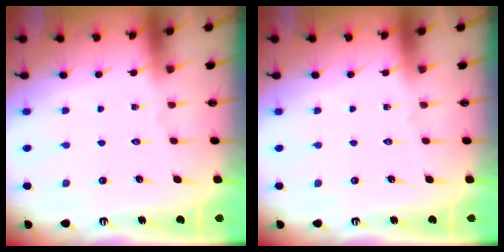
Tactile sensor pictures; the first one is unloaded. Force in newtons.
{"total": 0.0}